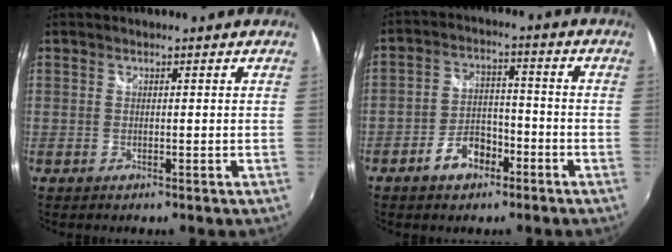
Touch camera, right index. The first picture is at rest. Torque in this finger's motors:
{"motor_torque": [0.80, -0.54, 0.35, 0.06]}